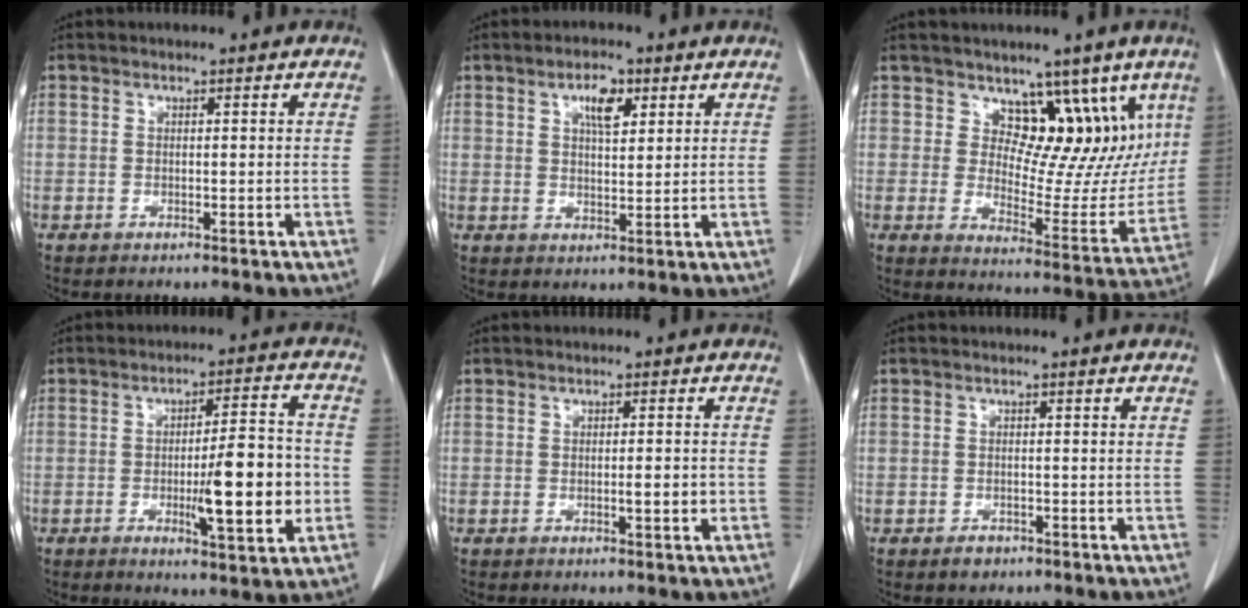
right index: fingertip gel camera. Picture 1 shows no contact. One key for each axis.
{"total": 4.7, "fx": 2.2, "fy": 1.8, "fz": 3.7, "tx": -0.064, "ty": 0.002, "tz": 0.037}
{"total": 11.7, "fx": 7.0, "fy": 6.8, "fz": 6.4, "tx": -0.061, "ty": -0.006, "tz": 0.108}
{"total": 11.5, "fx": -2.2, "fy": 1.8, "fz": 11.2, "tx": -0.168, "ty": 0.000, "tz": -0.029}
{"total": 2.1, "fx": -0.4, "fy": 0.4, "fz": 2.1, "tx": -0.034, "ty": 0.000, "tz": -0.005}
{"total": 1.8, "fx": -1.1, "fy": 1.2, "fz": 0.6, "tx": -0.009, "ty": 0.002, "tz": -0.012}